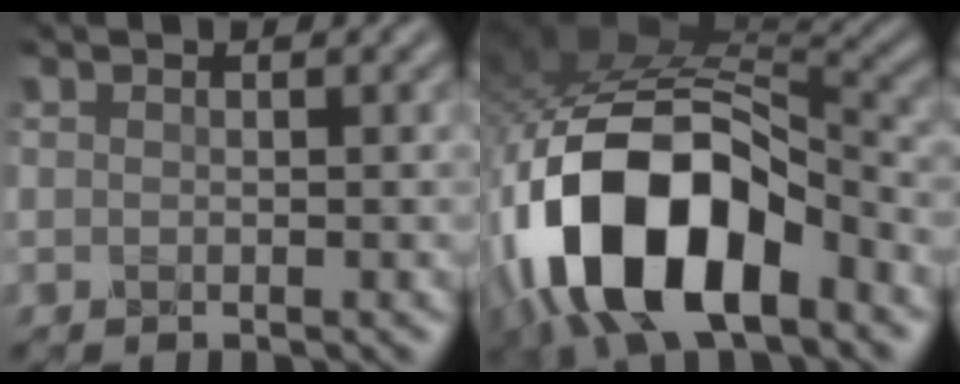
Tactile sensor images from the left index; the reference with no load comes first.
{"total": 13.8, "force": [-6.3, 7.0, 10.1], "torque": [-0.199, -0.005, -0.108]}